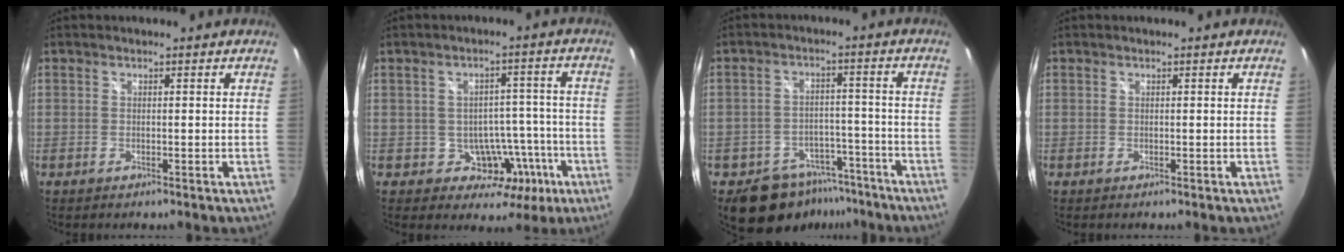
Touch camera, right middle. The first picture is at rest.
{"total": 7.8, "force": [-3.1, 6.5, 3.1], "torque": [-0.048, 0.028, -0.024]}
{"total": 10.4, "force": [-7.5, 6.7, 2.8], "torque": [-0.063, 0.019, -0.090]}
{"total": 0.0}